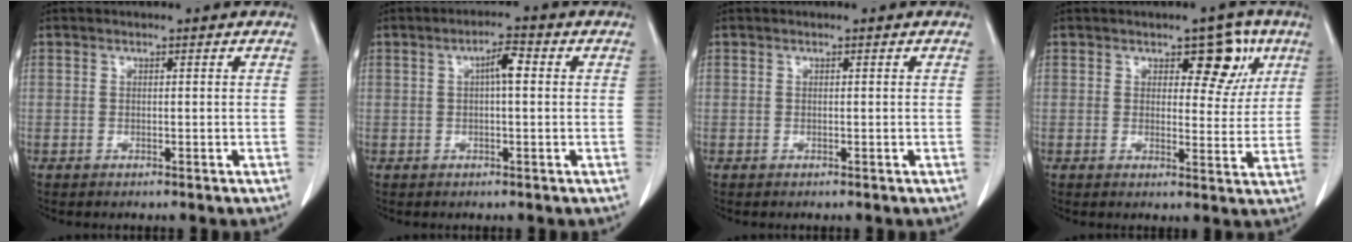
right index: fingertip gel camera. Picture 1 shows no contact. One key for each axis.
{"total": 3.4, "fx": 0.6, "fy": 0.7, "fz": 3.3, "tx": -0.059, "ty": 0.008, "tz": 0.007}
{"total": 0.0}
{"total": 6.6, "fx": 3.1, "fy": 3.5, "fz": 4.7, "tx": -0.048, "ty": 0.010, "tz": 0.041}